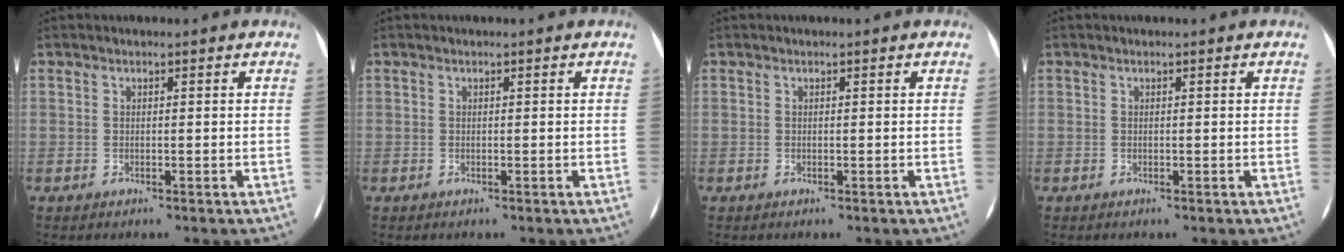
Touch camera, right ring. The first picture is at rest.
{"total": 0.0}
{"total": 0.0}
{"total": 0.0}